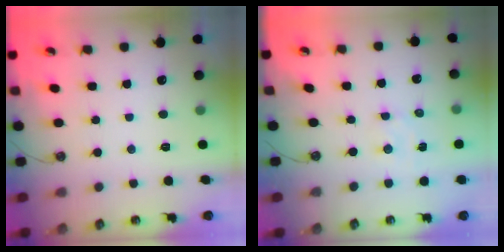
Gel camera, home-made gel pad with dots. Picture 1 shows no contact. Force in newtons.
{"total": 2.6, "press": 2.6, "slide": 0.4}